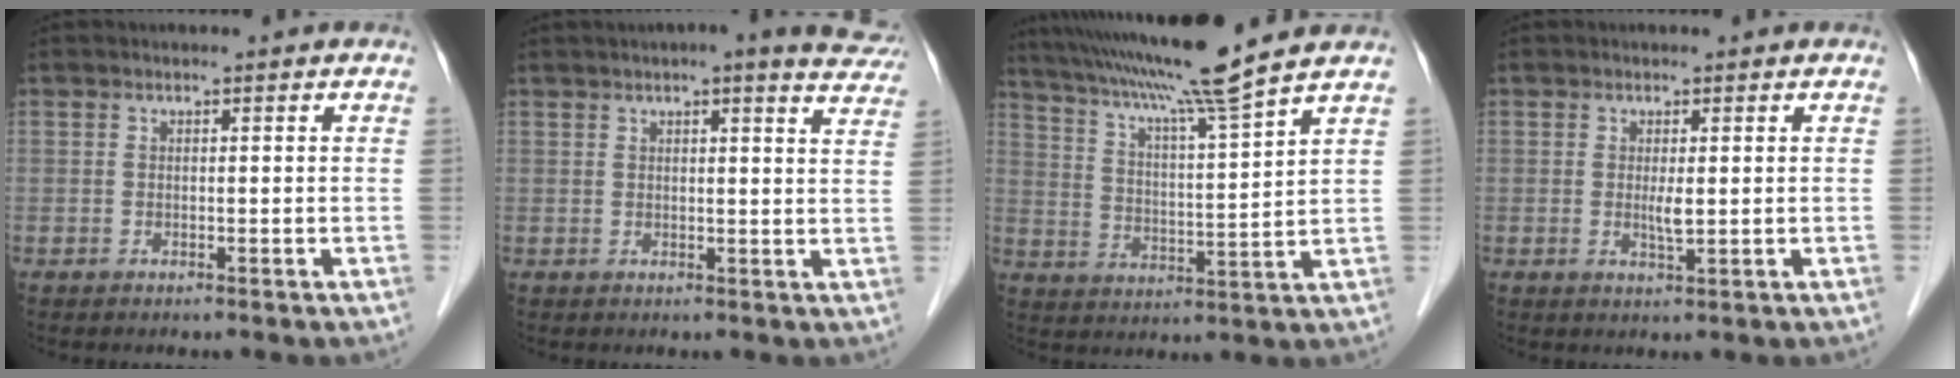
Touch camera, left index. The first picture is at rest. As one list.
[{"total": 12.2, "force": [10.4, 1.8, 6.1], "torque": [-0.062, 0.004, 0.100]}, {"total": 13.9, "force": [11.6, -2.2, 7.3], "torque": [-0.130, -0.003, 0.188]}, {"total": 1.8, "force": [0.2, 0.2, 1.8], "torque": [-0.036, -0.004, 0.005]}]